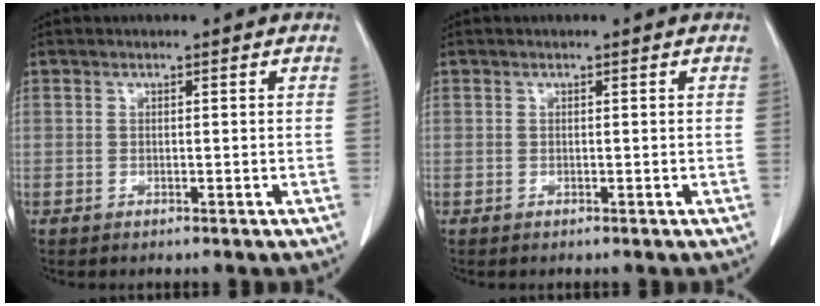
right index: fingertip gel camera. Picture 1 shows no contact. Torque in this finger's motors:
{"motor_torque": [0.00, 0.00, 0.00, 0.00]}